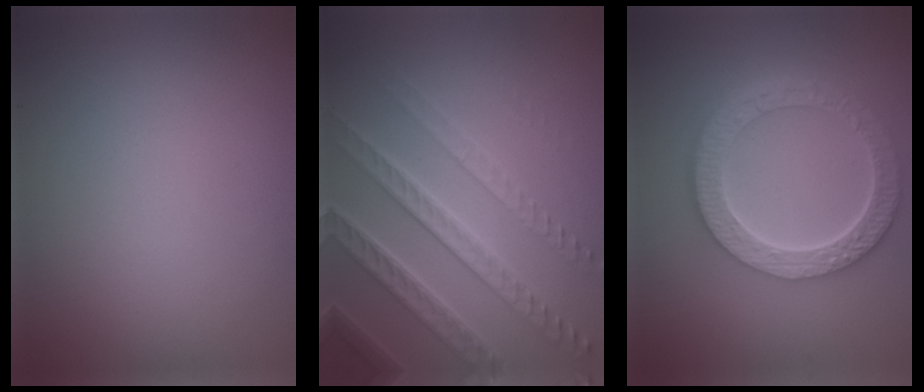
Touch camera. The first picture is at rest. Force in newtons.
{"total": 6.8, "press": 4.9, "slide": 4.7}
{"total": 6.4, "press": 4.9, "slide": 4.1}